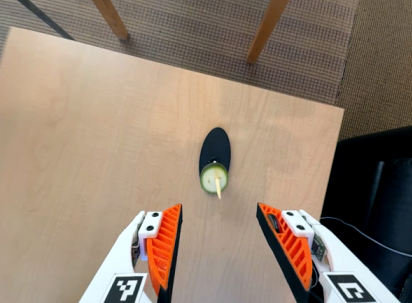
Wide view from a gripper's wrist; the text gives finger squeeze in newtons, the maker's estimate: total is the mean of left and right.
{"total": 0.0}